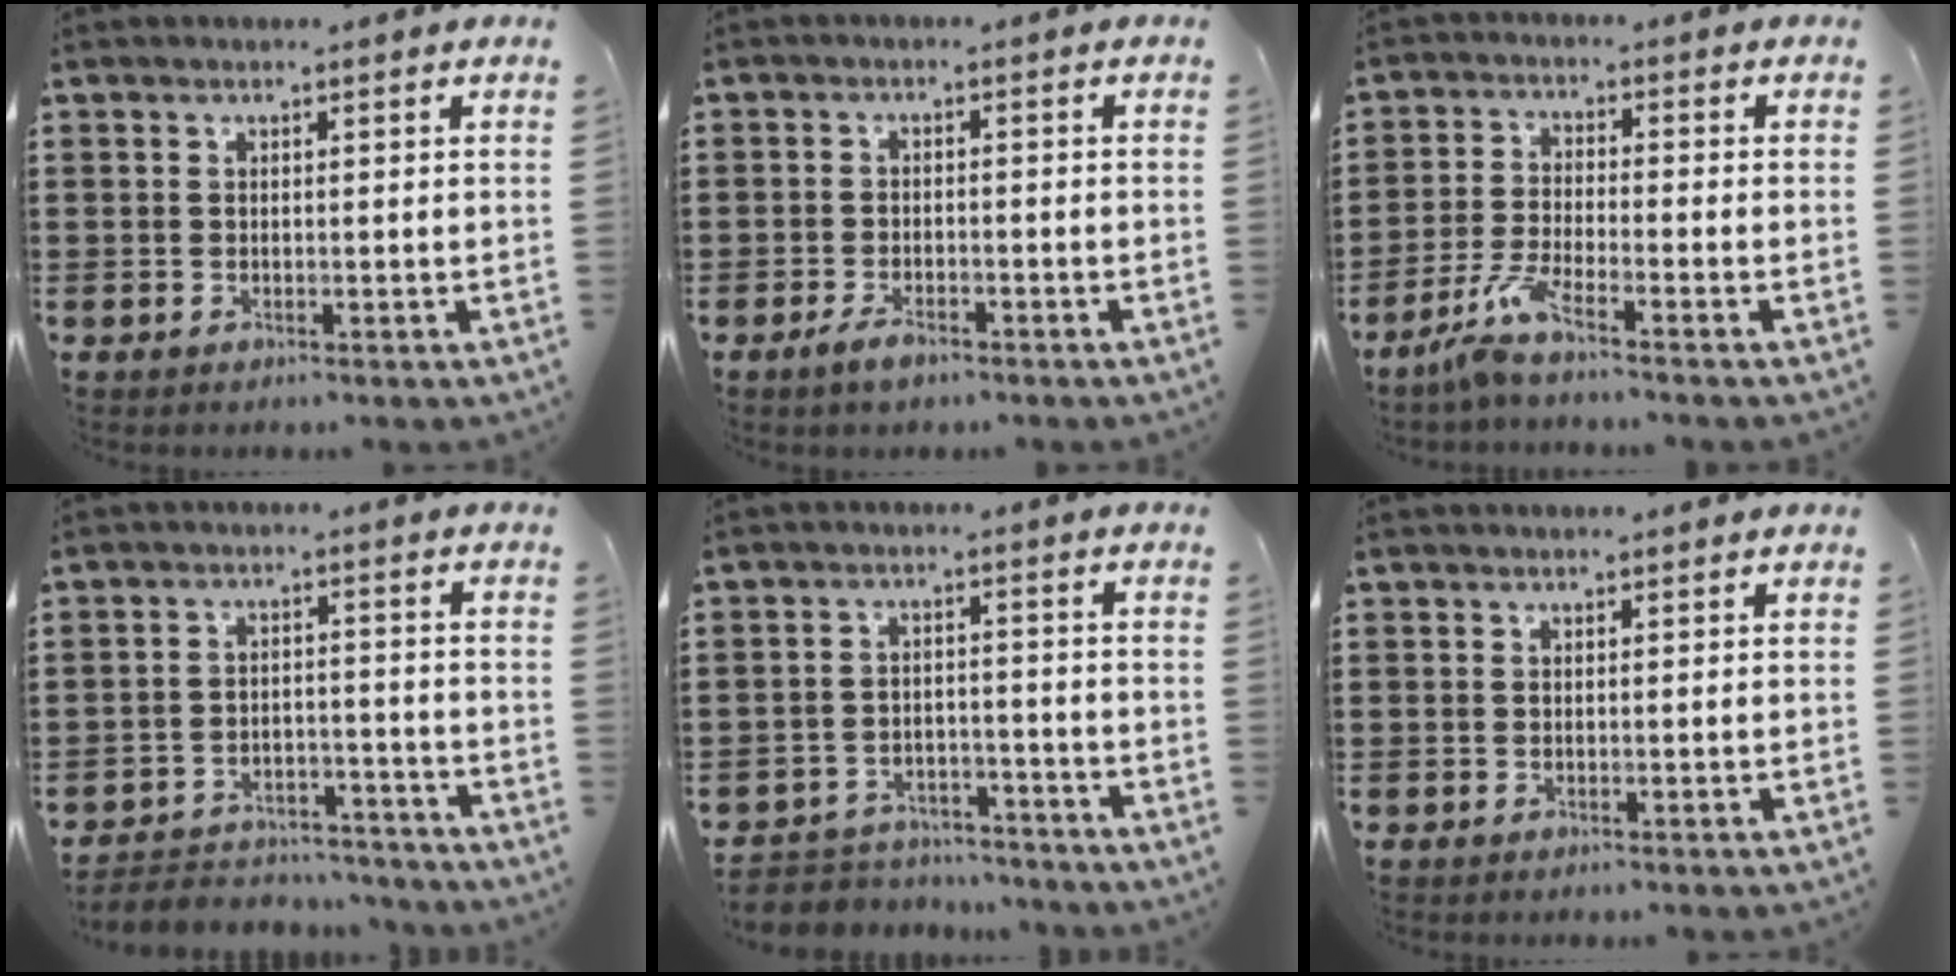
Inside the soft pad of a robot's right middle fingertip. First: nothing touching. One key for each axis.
{"total": 2.5, "fx": -1.9, "fy": 1.0, "fz": 1.3, "tx": -0.032, "ty": -0.001, "tz": -0.037}
{"total": 5.0, "fx": -3.8, "fy": 0.1, "fz": 3.2, "tx": -0.081, "ty": -0.014, "tz": -0.076}
{"total": 4.6, "fx": -4.5, "fy": 1.0, "fz": 0.4, "tx": -0.016, "ty": 0.006, "tz": -0.095}
{"total": 4.5, "fx": -4.4, "fy": 0.9, "fz": -0.1, "tx": -0.011, "ty": 0.003, "tz": -0.096}
{"total": 0.0}